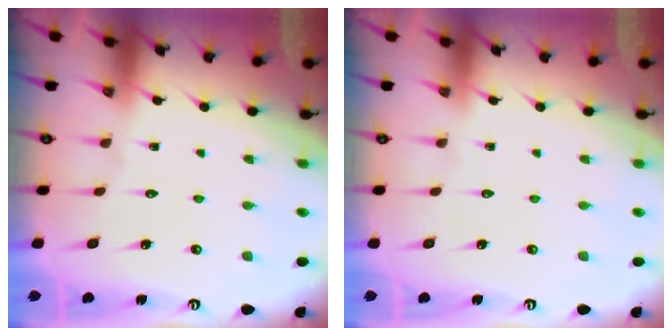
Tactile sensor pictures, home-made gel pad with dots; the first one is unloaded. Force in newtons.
{"total": 0.0}